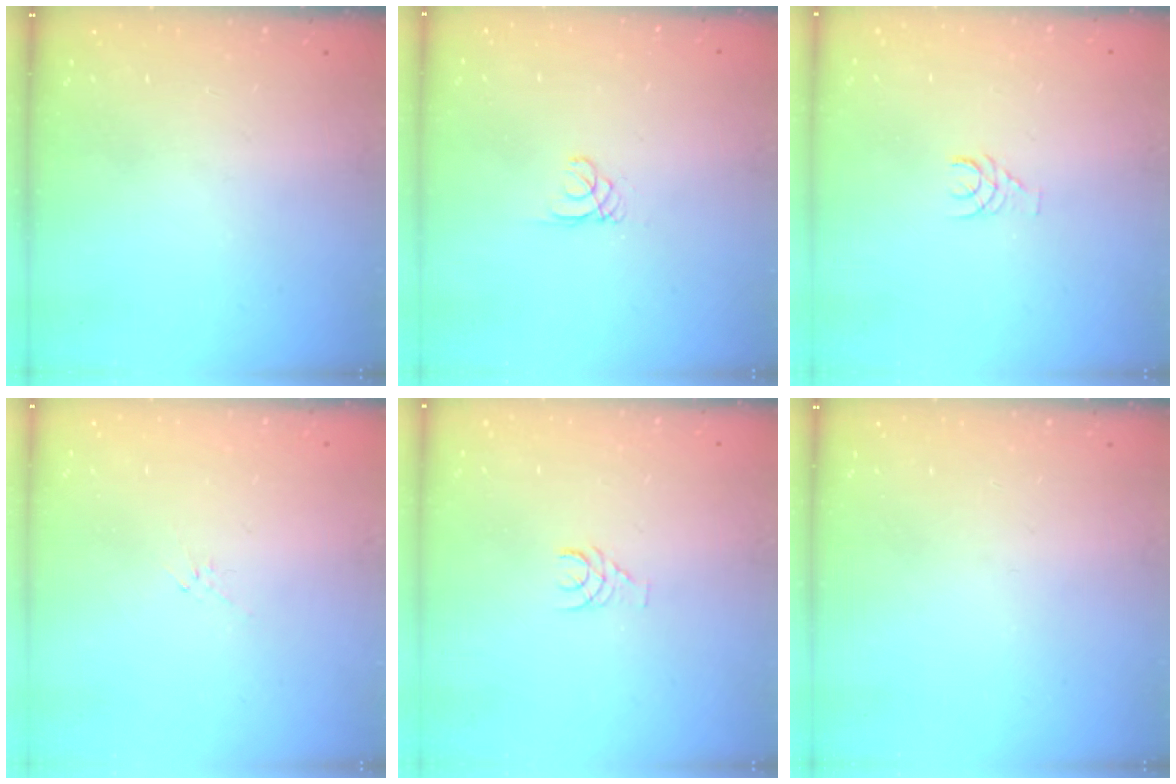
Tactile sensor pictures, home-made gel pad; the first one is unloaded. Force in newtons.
{"total": 0.6, "press": 0.6, "slide": 0.1}
{"total": 3.9, "press": 3.9, "slide": 0.4}
{"total": 2.1, "press": 2.0, "slide": 0.6}
{"total": 3.9, "press": 3.9, "slide": 0.4}
{"total": 0.0}